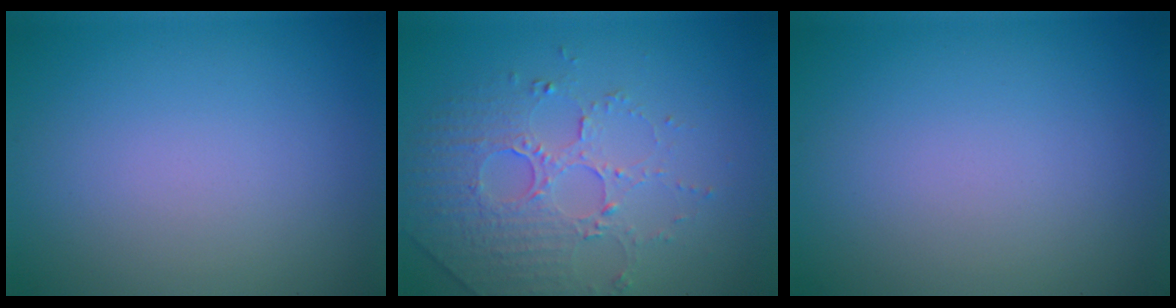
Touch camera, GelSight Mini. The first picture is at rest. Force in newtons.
{"total": 5.1, "press": 3.5, "slide": 3.7}
{"total": 0.0}